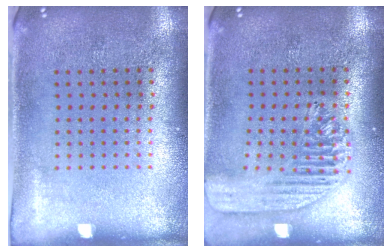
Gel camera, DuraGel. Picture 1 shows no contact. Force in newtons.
{"total": 1.8, "press": 1.6, "slide": 0.7}